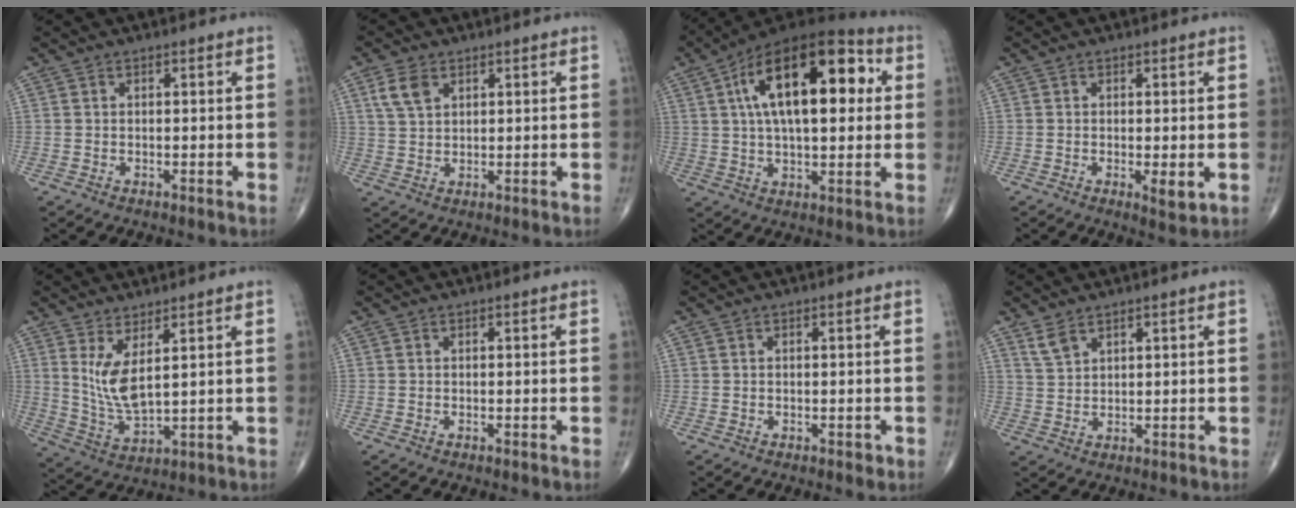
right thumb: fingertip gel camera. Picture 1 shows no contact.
{"total": 4.7, "force": [2.3, 3.0, 2.9], "torque": [-0.053, -0.001, 0.049]}
{"total": 23.3, "force": [5.7, 10.8, 19.8], "torque": [-0.304, 0.019, 0.083]}
{"total": 2.9, "force": [-0.5, 0.9, 2.8], "torque": [-0.045, -0.011, -0.008]}
{"total": 7.8, "force": [2.8, 2.5, 6.8], "torque": [-0.142, -0.036, 0.069]}
{"total": 0.0}
{"total": 0.6, "force": [-0.3, 0.4, 0.4], "torque": [-0.005, -0.001, -0.004]}
{"total": 3.0, "force": [2.3, 1.3, 1.5], "torque": [-0.029, -0.007, 0.054]}